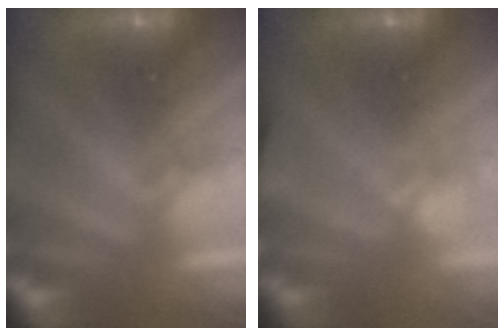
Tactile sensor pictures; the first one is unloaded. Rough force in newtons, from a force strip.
{"total": 4.6}